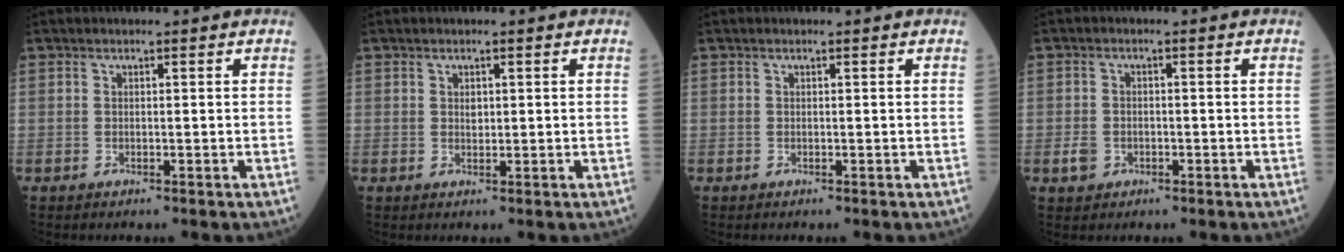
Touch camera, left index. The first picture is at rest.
{"total": 1.0, "force": [0.3, 0.6, 0.7], "torque": [-0.015, 0.000, 0.007]}
{"total": 0.0}
{"total": 2.5, "force": [-1.1, 2.1, 0.9], "torque": [-0.022, 0.003, -0.013]}